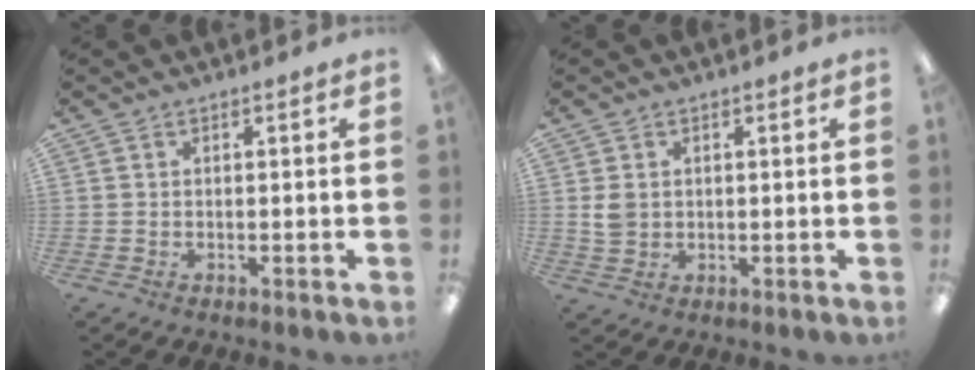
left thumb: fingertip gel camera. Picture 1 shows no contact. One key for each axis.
{"total": 3.4, "fx": 0.8, "fy": 2.8, "fz": 1.7, "tx": -0.026, "ty": 0.002, "tz": 0.015}